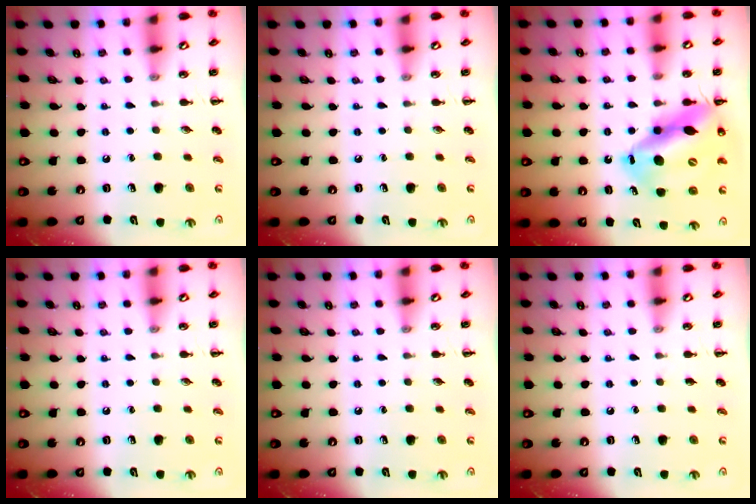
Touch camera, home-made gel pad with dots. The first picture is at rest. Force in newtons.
{"total": 0.0}
{"total": 17.0, "press": 16.2, "slide": 5.1}
{"total": 0.0}
{"total": 0.0}
{"total": 0.0}